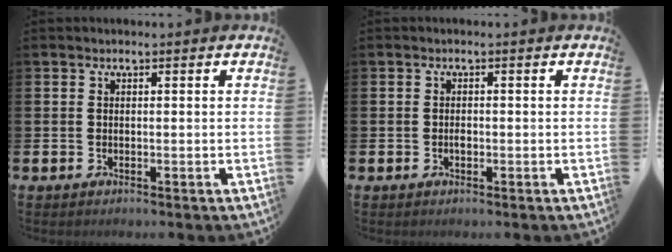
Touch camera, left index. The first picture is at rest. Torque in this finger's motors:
{"motor_torque": [0.10, 0.09, -0.02, 0.00]}